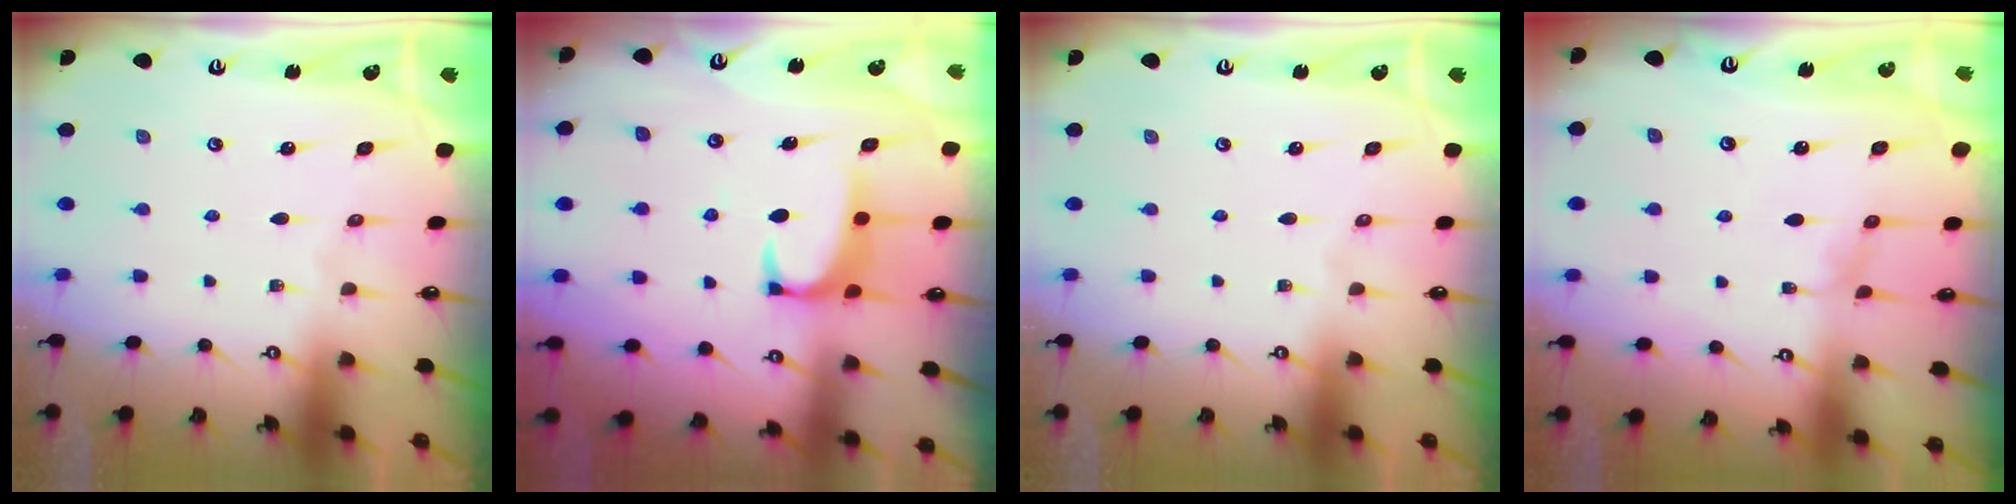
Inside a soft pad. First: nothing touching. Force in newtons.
{"total": 2.0, "press": 1.9, "slide": 0.7}
{"total": 0.0}
{"total": 1.5, "press": 1.4, "slide": 0.3}